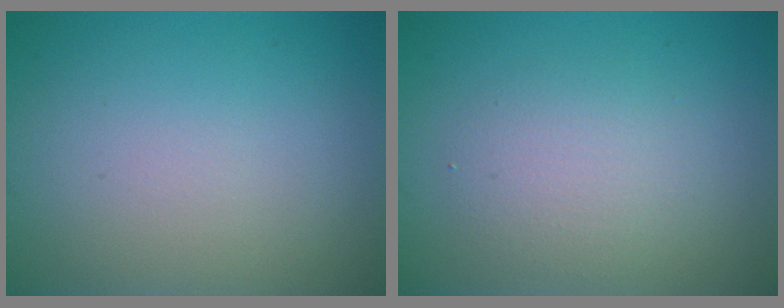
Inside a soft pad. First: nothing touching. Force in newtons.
{"total": 2.6, "press": 2.6, "slide": 0.3}